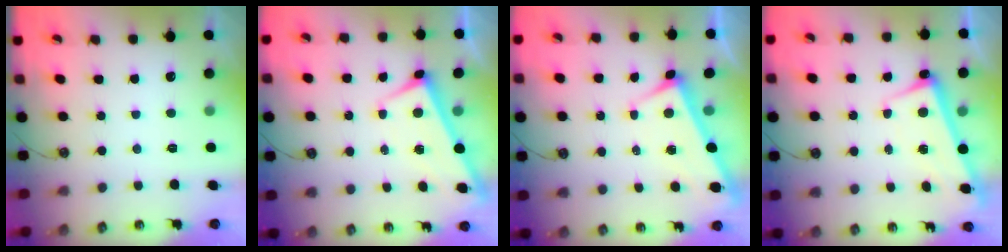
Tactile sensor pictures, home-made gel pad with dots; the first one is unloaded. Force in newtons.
{"total": 1.2, "press": 1.2, "slide": 0.1}
{"total": 3.8, "press": 3.8, "slide": 0.2}
{"total": 2.6, "press": 2.4, "slide": 0.9}